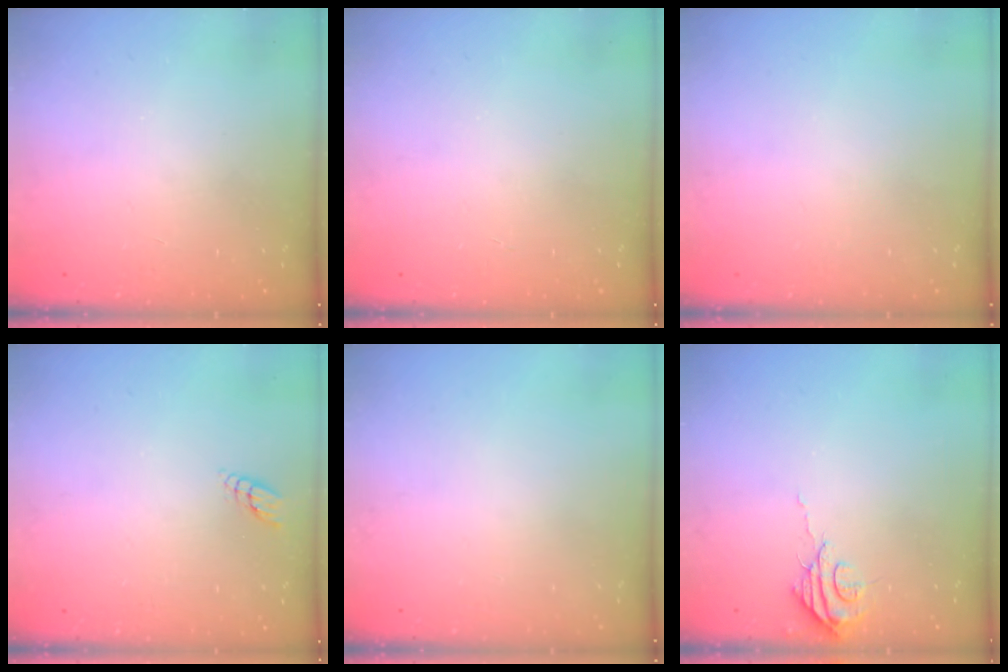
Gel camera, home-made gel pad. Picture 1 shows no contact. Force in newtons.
{"total": 0.0}
{"total": 0.0}
{"total": 3.0, "press": 3.0, "slide": 0.3}
{"total": 0.0}
{"total": 6.3, "press": 6.2, "slide": 0.5}